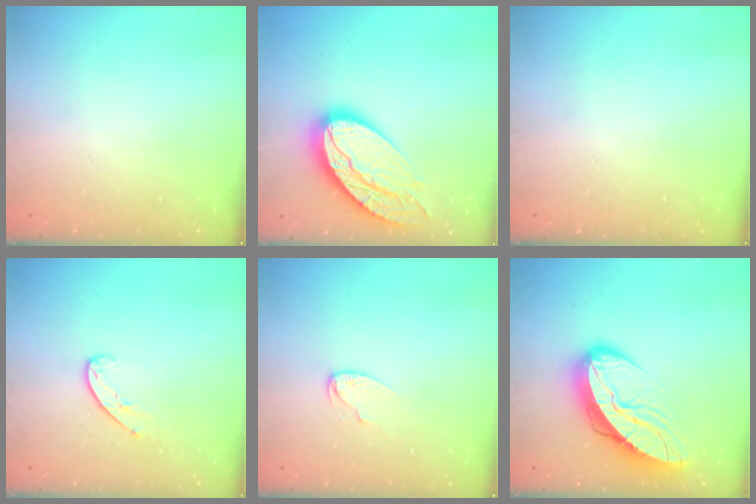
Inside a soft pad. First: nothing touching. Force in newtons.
{"total": 18.1, "press": 18.1, "slide": 1.2}
{"total": 0.0}
{"total": 6.7, "press": 6.7, "slide": 0.5}
{"total": 3.7, "press": 3.7, "slide": 0.3}
{"total": 13.4, "press": 13.3, "slide": 1.2}